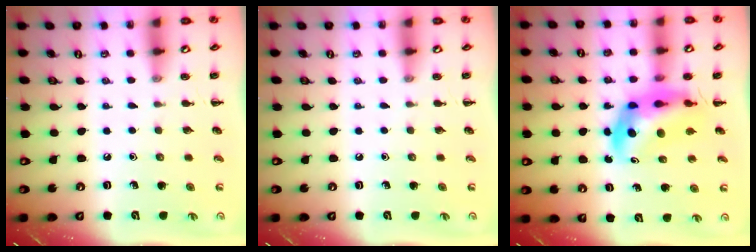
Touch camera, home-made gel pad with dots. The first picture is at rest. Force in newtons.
{"total": 0.0}
{"total": 9.0, "press": 8.6, "slide": 2.8}